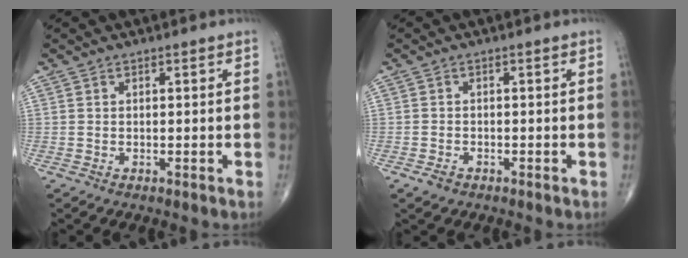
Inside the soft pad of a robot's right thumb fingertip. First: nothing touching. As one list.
[{"total": 1.6, "force": [-1.0, 1.1, 0.7], "torque": [-0.014, 0.003, -0.015]}]